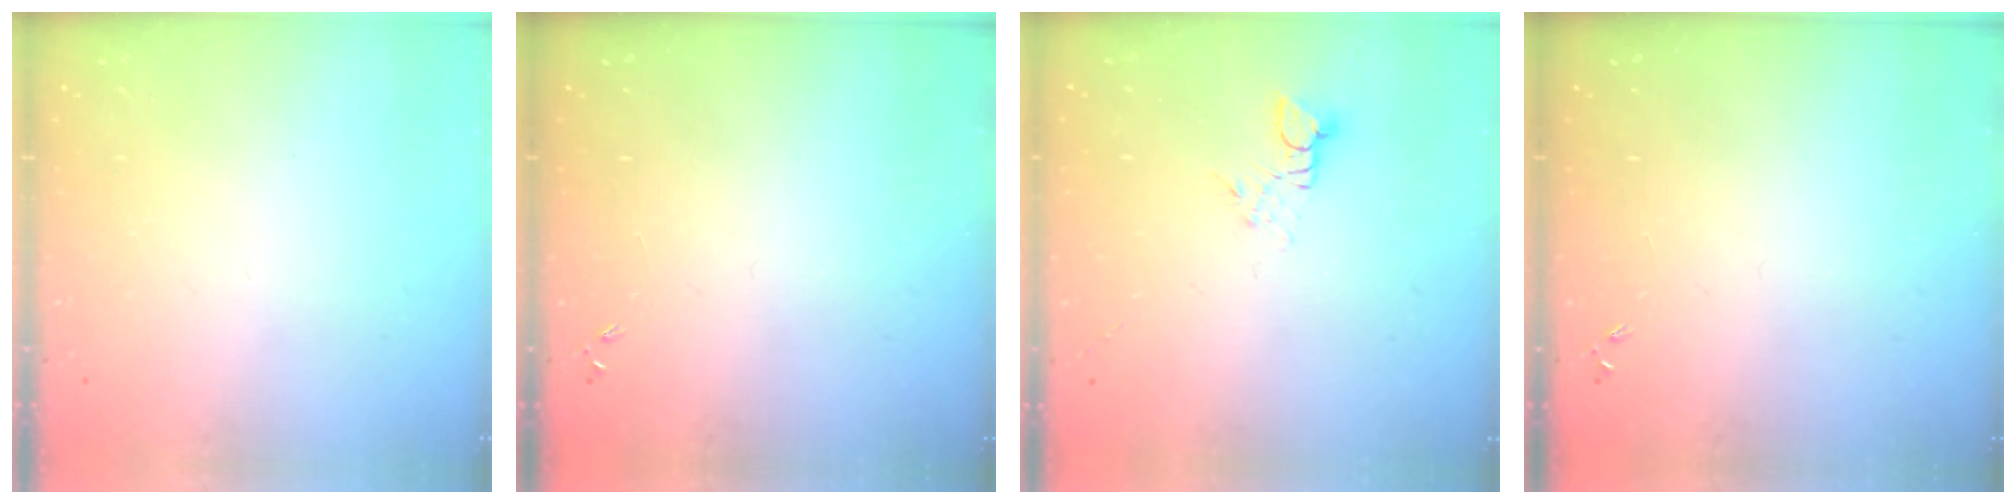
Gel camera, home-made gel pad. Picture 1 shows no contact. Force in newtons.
{"total": 0.0}
{"total": 3.0, "press": 3.0, "slide": 0.3}
{"total": 0.0}